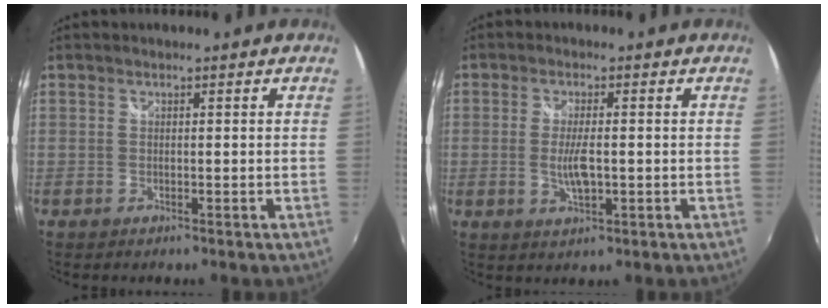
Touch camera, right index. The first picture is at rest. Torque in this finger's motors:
{"motor_torque": [-0.09, 0.00, 0.07, 0.02]}